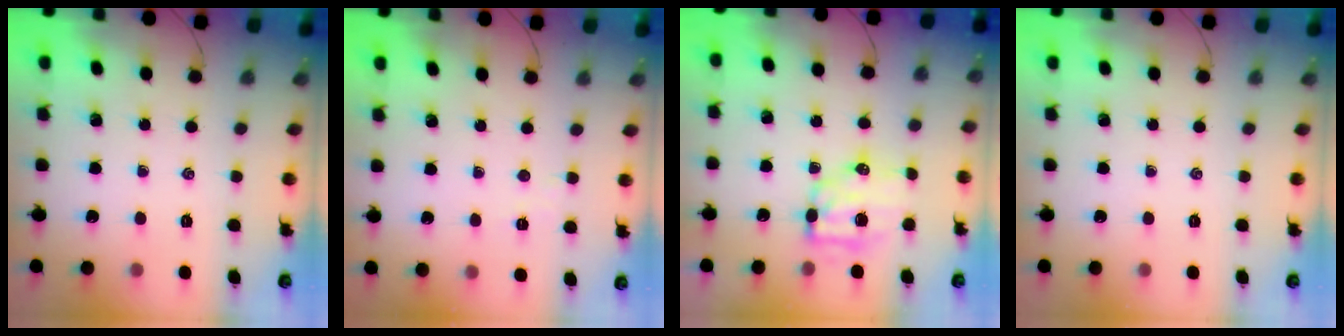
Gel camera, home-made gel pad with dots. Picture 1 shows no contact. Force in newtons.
{"total": 2.2, "press": 2.1, "slide": 0.7}
{"total": 7.4, "press": 7.3, "slide": 0.7}
{"total": 0.0}